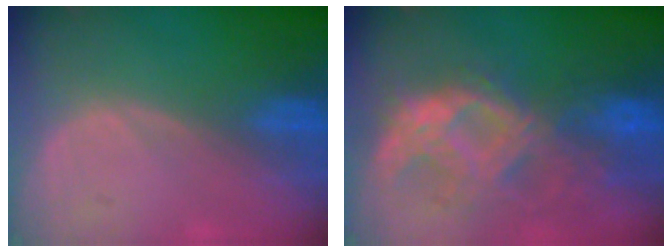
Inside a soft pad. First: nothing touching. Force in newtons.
{"total": 10.4, "press": 9.2, "slide": 4.9}